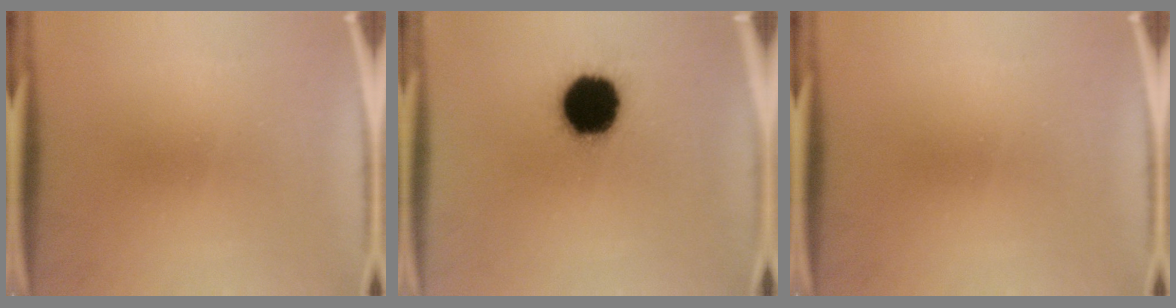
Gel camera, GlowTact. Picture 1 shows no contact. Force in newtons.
{"total": 18.4}
{"total": 0.0}